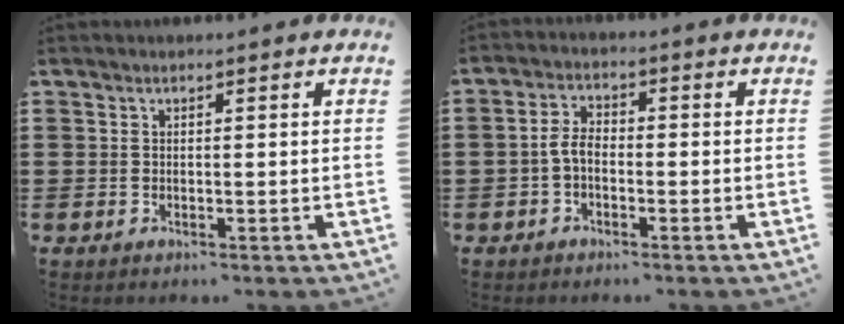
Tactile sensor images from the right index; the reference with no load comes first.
{"total": 3.2, "force": [-1.0, 1.3, 2.7], "torque": [-0.068, -0.002, -0.024]}